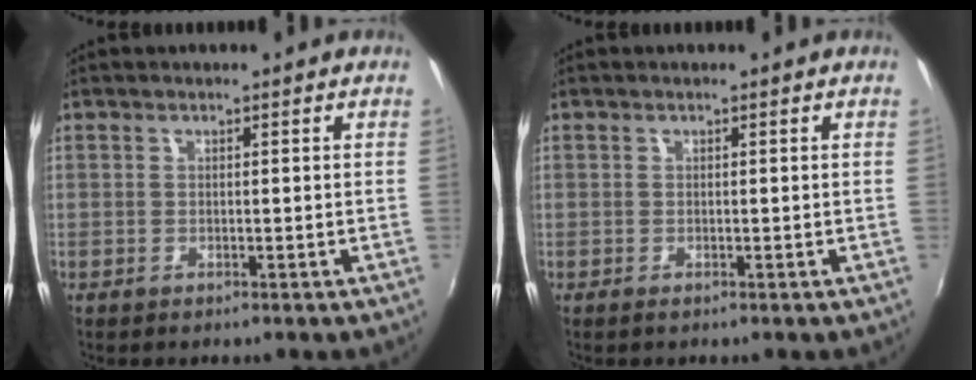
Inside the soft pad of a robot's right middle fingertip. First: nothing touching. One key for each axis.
{"total": 0.0}